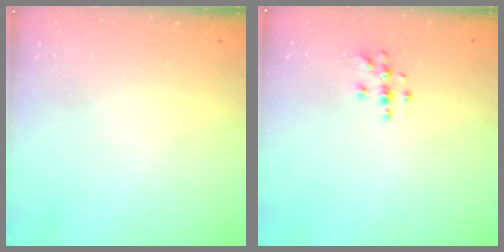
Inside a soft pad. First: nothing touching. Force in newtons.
{"total": 3.6, "press": 3.6, "slide": 0.5}